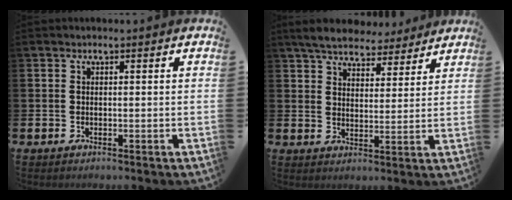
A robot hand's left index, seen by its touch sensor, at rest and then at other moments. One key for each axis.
{"total": 6.0, "fx": 5.7, "fy": 1.7, "fz": 1.0, "tx": -0.043, "ty": -0.027, "tz": 0.101}